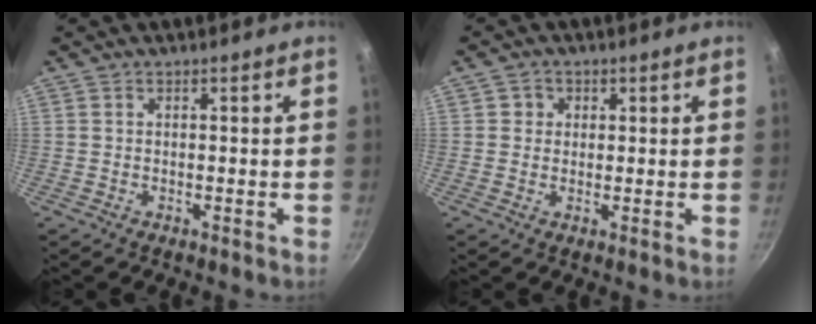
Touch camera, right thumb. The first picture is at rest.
{"total": 2.5, "force": [0.6, 2.4, 0.5], "torque": [0.007, -0.001, 0.004]}